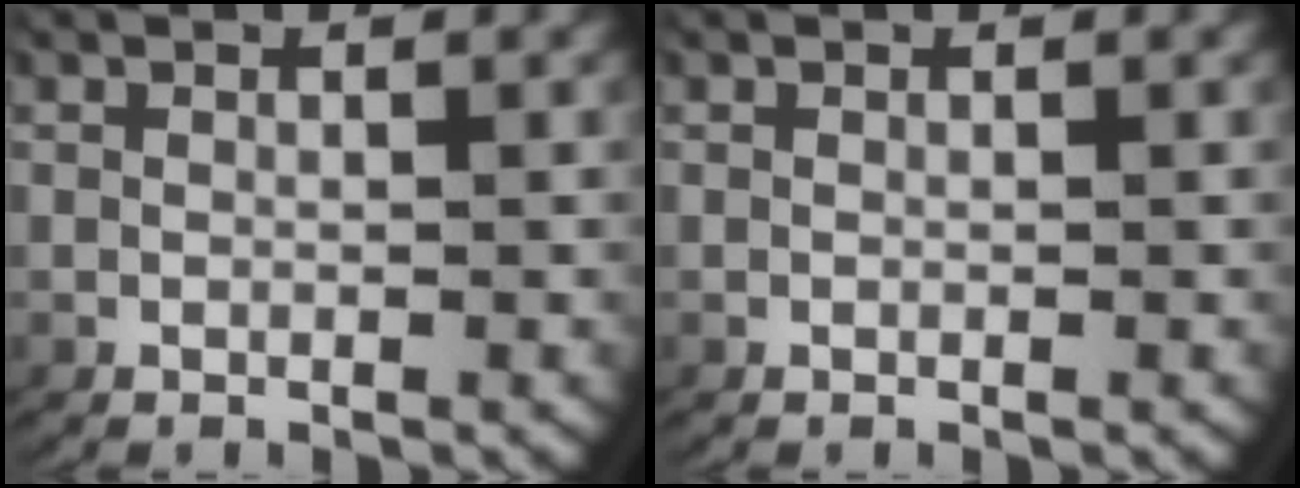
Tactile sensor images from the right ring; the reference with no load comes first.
{"total": 0.0}